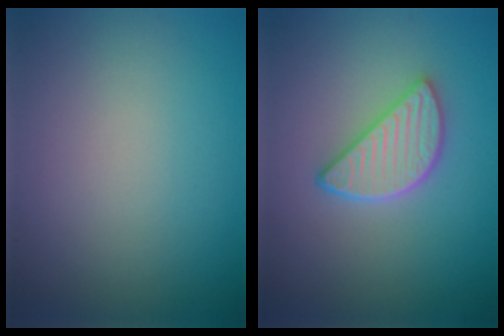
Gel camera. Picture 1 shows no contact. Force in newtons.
{"total": 4.2, "press": 3.4, "slide": 2.5}